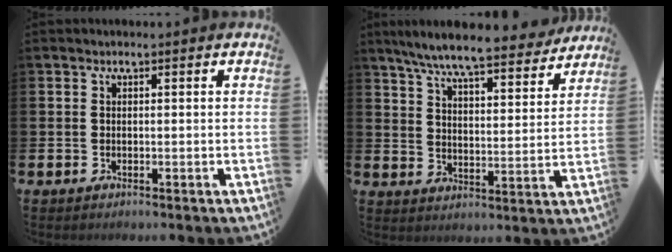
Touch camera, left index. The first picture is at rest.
{"total": 8.6, "force": [7.9, 0.7, 3.2], "torque": [-0.077, -0.050, 0.135]}